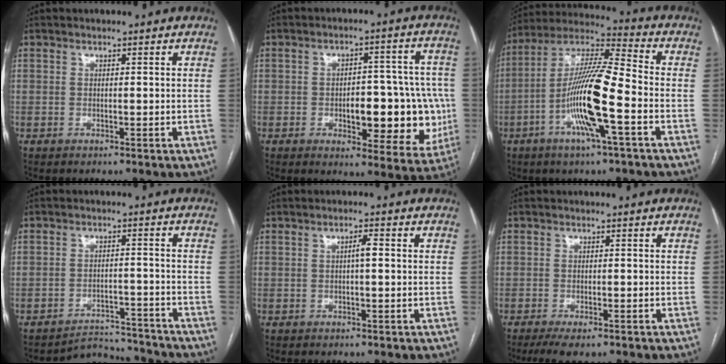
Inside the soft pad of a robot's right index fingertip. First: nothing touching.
{"total": 14.8, "force": [-2.7, 6.2, 13.2], "torque": [-0.141, 0.024, -0.020]}
{"total": 15.2, "force": [-4.6, 1.1, 14.5], "torque": [-0.282, 0.003, -0.090]}
{"total": 6.9, "force": [-6.6, 1.2, -1.3], "torque": [0.025, 0.025, -0.097]}
{"total": 1.7, "force": [0.0, 0.2, 1.7], "torque": [-0.028, 0.004, 0.001]}
{"total": 4.5, "force": [-3.3, 1.2, 2.8], "torque": [-0.046, -0.009, -0.052]}